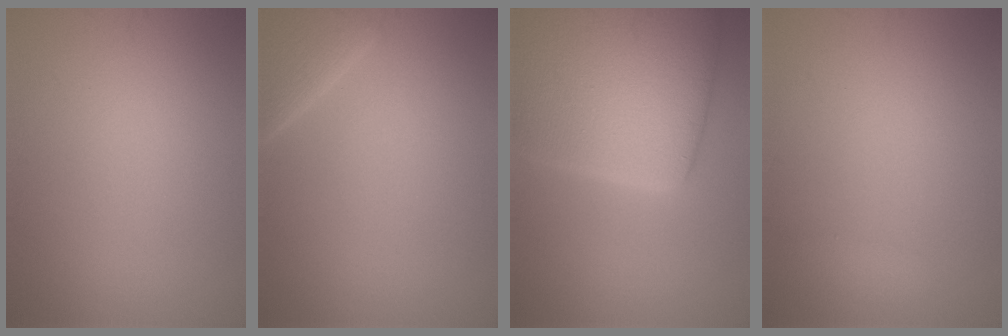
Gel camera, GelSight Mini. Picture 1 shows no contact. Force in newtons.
{"total": 2.3, "press": 2.3, "slide": 0.2}
{"total": 12.9, "press": 12.9, "slide": 0.7}
{"total": 0.8, "press": 0.8, "slide": 0.0}